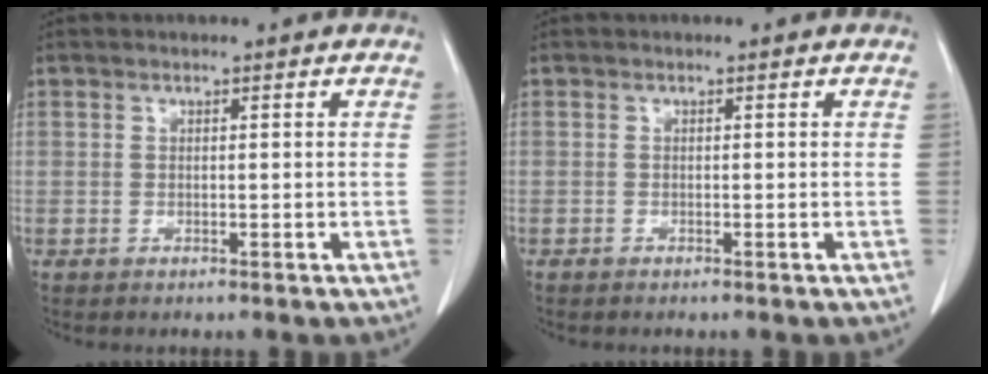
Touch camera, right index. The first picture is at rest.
{"total": 0.0}